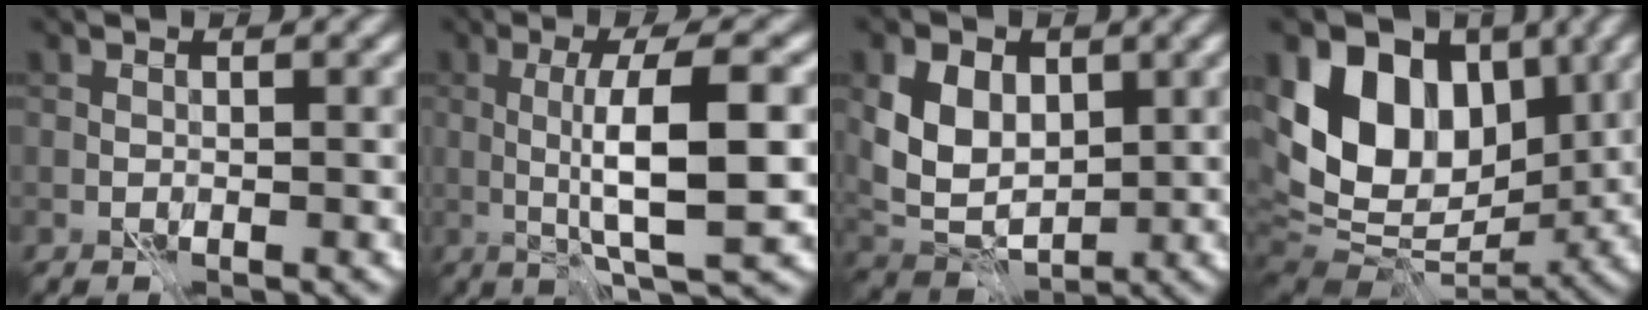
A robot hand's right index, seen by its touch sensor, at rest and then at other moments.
{"total": 7.3, "force": [0.0, 1.3, 7.2], "torque": [-0.119, 0.003, 0.002]}
{"total": 5.6, "force": [1.4, 4.2, 3.6], "torque": [-0.071, -0.006, 0.024]}
{"total": 13.9, "force": [3.2, 9.8, 9.3], "torque": [-0.159, 0.024, 0.064]}